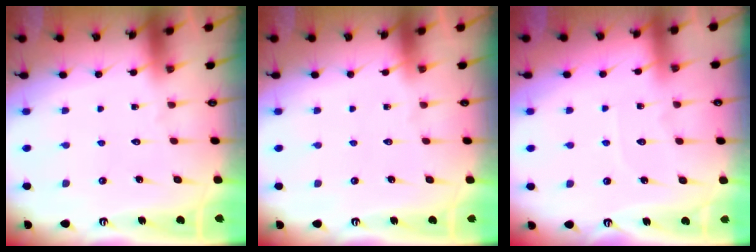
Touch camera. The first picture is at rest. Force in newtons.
{"total": 0.0}
{"total": 3.6, "press": 3.6, "slide": 0.4}